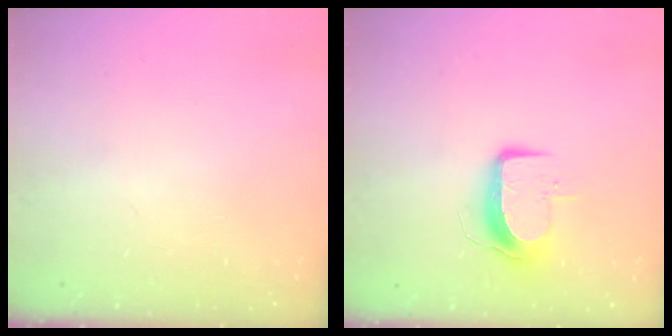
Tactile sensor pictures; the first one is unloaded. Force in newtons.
{"total": 9.0, "press": 9.0, "slide": 0.6}